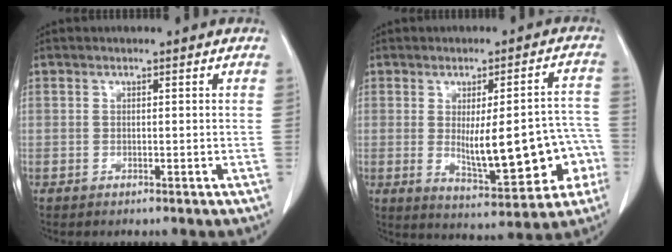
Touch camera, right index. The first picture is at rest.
{"total": 15.7, "force": [-2.9, 4.7, 14.7], "torque": [-0.182, 0.019, -0.020]}